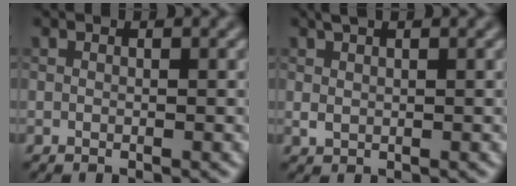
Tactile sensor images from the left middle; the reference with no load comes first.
{"total": 1.5, "force": [1.0, 0.8, 0.9], "torque": [-0.021, 0.003, 0.021]}